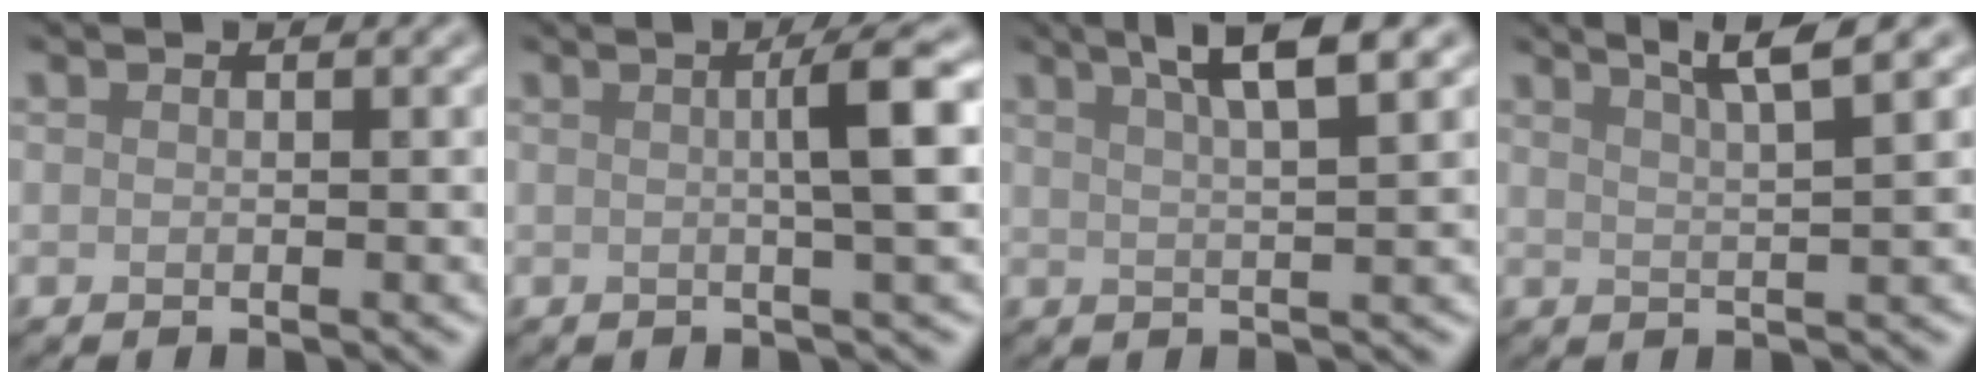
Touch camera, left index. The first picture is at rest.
{"total": 4.2, "force": [0.5, 0.5, 4.2], "torque": [-0.058, 0.008, 0.002]}
{"total": 5.1, "force": [2.9, 1.0, 4.1], "torque": [-0.048, 0.016, 0.039]}
{"total": 4.5, "force": [2.9, 0.6, 3.4], "torque": [-0.043, 0.016, 0.037]}